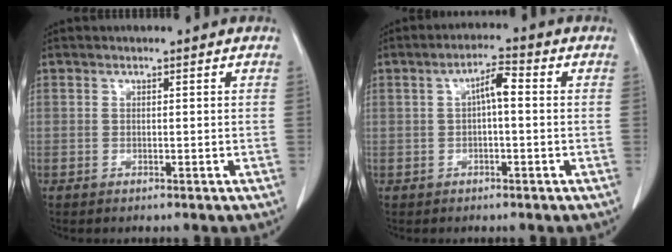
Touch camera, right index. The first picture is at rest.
{"total": 4.1, "force": [0.3, 1.2, 3.9], "torque": [-0.066, 0.019, 0.004]}